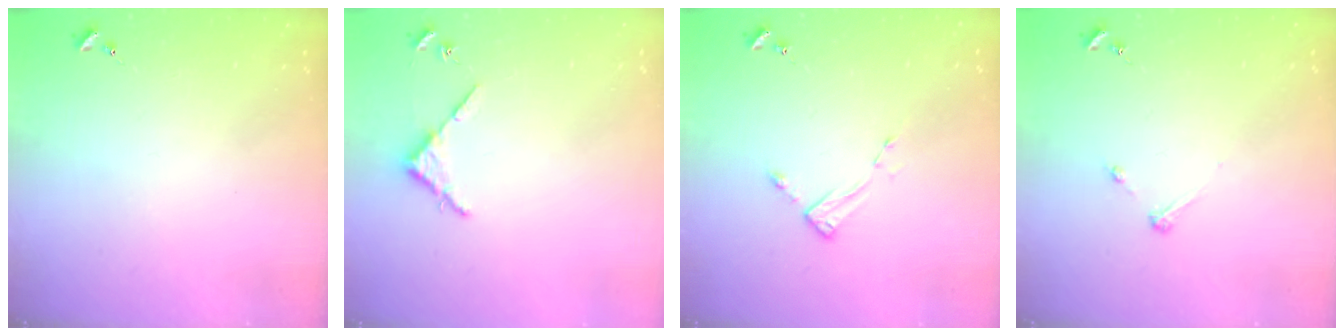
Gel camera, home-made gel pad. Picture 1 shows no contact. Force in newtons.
{"total": 3.4, "press": 3.4, "slide": 0.4}
{"total": 2.6, "press": 2.6, "slide": 0.4}
{"total": 3.3, "press": 3.2, "slide": 0.4}